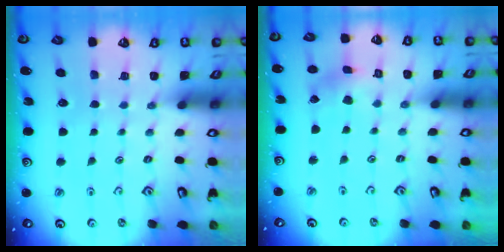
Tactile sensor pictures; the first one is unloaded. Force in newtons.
{"total": 2.0, "press": 1.9, "slide": 0.4}